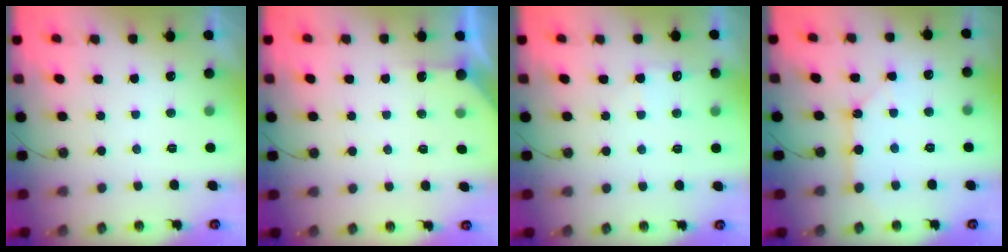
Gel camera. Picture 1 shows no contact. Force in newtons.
{"total": 2.3, "press": 2.3, "slide": 0.2}
{"total": 5.4, "press": 5.4, "slide": 0.6}
{"total": 3.9, "press": 3.9, "slide": 0.3}